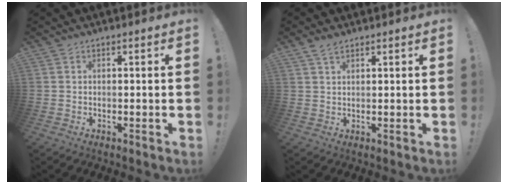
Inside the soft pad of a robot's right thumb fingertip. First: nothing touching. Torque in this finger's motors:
{"motor_torque": [-0.30, 0.08, 0.07, 0.23, 0.00]}